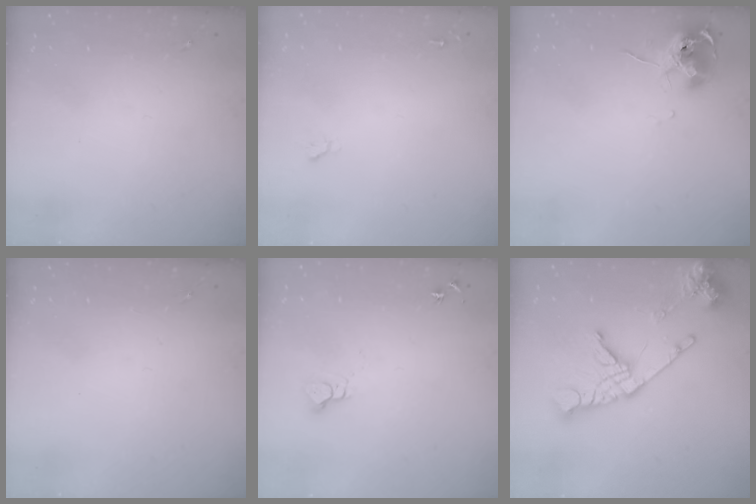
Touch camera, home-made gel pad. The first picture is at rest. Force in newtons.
{"total": 1.6, "press": 1.6, "slide": 0.2}
{"total": 10.3, "press": 10.3, "slide": 0.9}
{"total": 0.0}
{"total": 4.4, "press": 4.3, "slide": 0.4}
{"total": 20.4, "press": 20.3, "slide": 2.5}